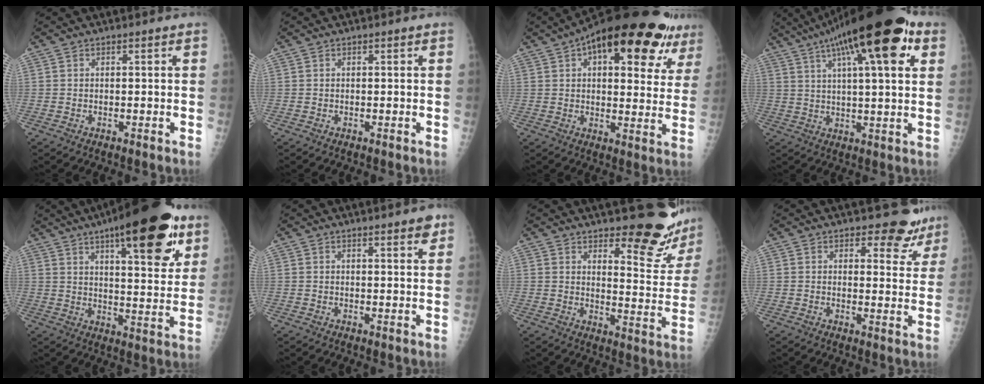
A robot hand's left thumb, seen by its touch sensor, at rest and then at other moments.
{"total": 0.0}
{"total": 25.5, "force": [13.4, 10.5, 19.0], "torque": [-0.241, 0.006, 0.180]}
{"total": 22.5, "force": [10.7, 6.2, 18.7], "torque": [-0.288, 0.008, 0.162]}
{"total": 22.2, "force": [12.3, 6.9, 17.1], "torque": [-0.220, -0.039, 0.177]}
{"total": 2.9, "force": [2.1, 0.6, 1.9], "torque": [-0.016, -0.012, 0.025]}
{"total": 14.5, "force": [12.2, 3.8, 6.7], "torque": [-0.044, -0.114, 0.151]}
{"total": 7.2, "force": [6.2, 3.3, 1.8], "torque": [0.015, -0.041, 0.065]}